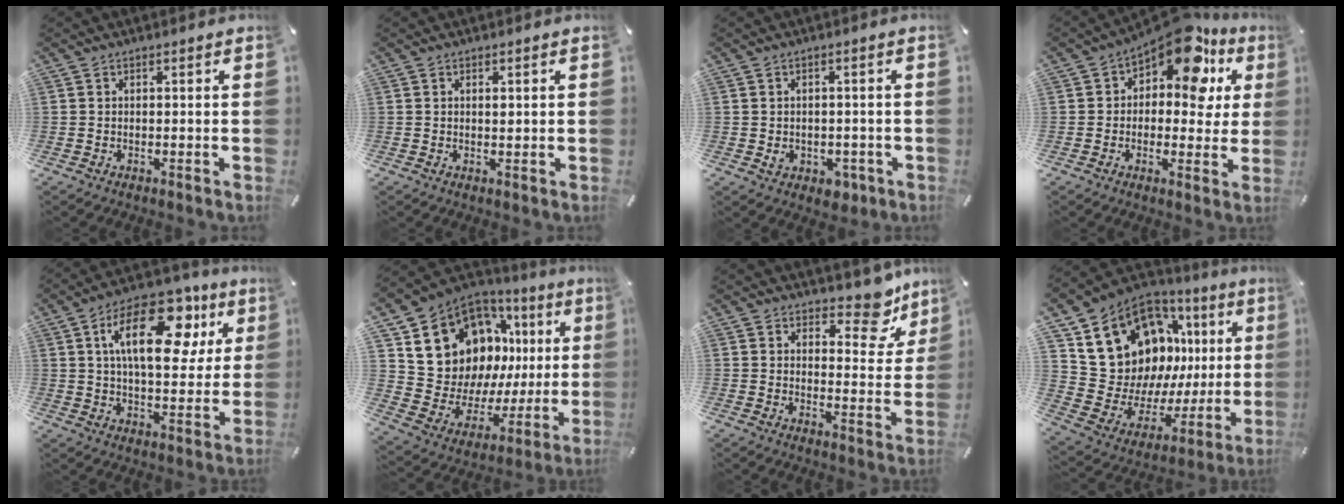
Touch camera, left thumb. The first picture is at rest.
{"total": 1.6, "force": [0.7, 0.4, 1.3], "torque": [-0.020, -0.004, 0.011]}
{"total": 4.0, "force": [-1.1, 3.3, 1.9], "torque": [-0.005, -0.005, -0.020]}
{"total": 14.6, "force": [8.8, 7.3, 9.1], "torque": [-0.140, -0.060, 0.151]}
{"total": 20.8, "force": [8.0, 10.7, 16.0], "torque": [-0.252, -0.020, 0.126]}
{"total": 15.5, "force": [8.7, 11.4, 5.9], "torque": [-0.105, -0.077, 0.175]}
{"total": 10.7, "force": [7.8, 5.2, 5.2], "torque": [-0.038, -0.065, 0.131]}
{"total": 17.8, "force": [10.0, 12.9, 7.1], "torque": [-0.113, -0.083, 0.203]}